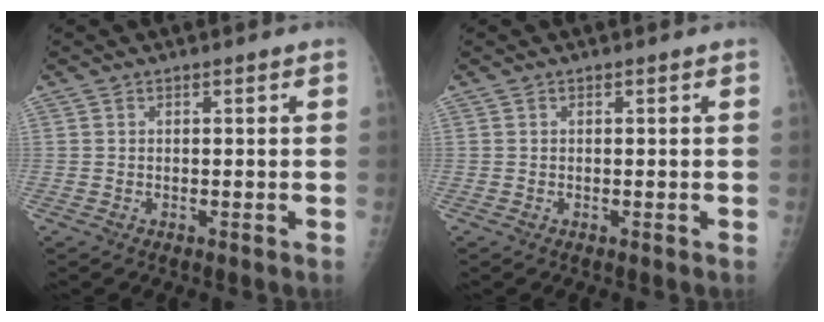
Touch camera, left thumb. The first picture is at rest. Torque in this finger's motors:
{"motor_torque": [-0.03, 0.00, -0.02, -0.01, 0.00]}